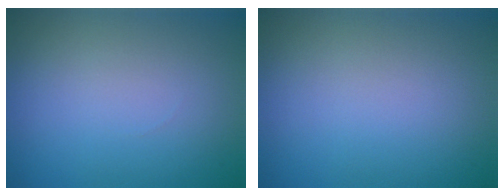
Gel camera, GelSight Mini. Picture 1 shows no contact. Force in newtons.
{"total": 0.0}